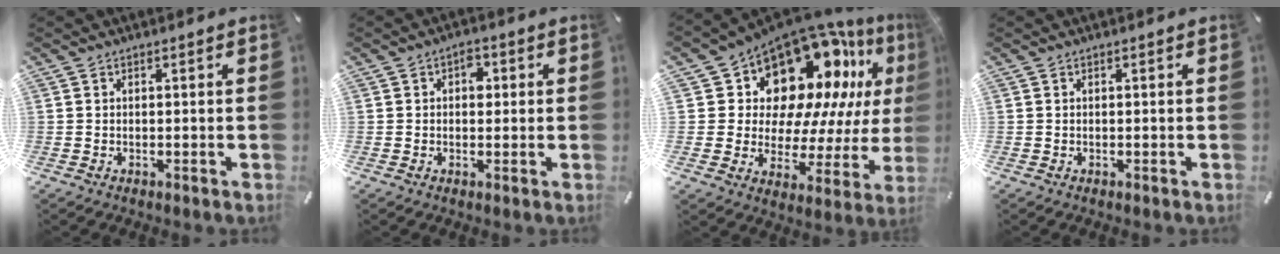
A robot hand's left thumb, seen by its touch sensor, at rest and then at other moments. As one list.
[{"total": 2.9, "force": [0.4, 2.1, 2.0], "torque": [-0.018, 0.001, -0.002]}, {"total": 17.1, "force": [11.3, 10.2, 7.6], "torque": [-0.110, -0.117, 0.201]}, {"total": 0.0}]